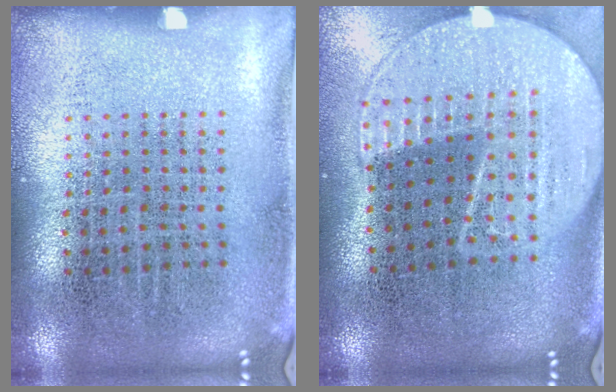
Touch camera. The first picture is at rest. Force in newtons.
{"total": 2.2, "press": 1.9, "slide": 1.0}